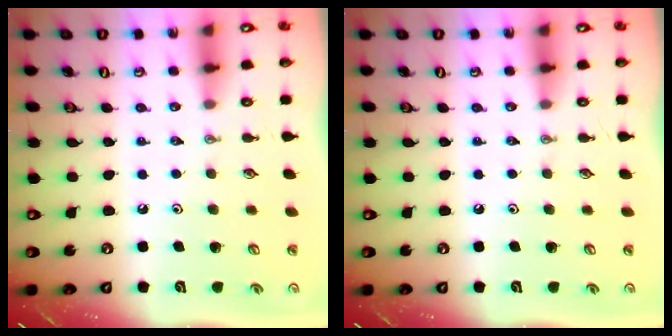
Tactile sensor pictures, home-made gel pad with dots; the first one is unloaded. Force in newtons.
{"total": 0.0}